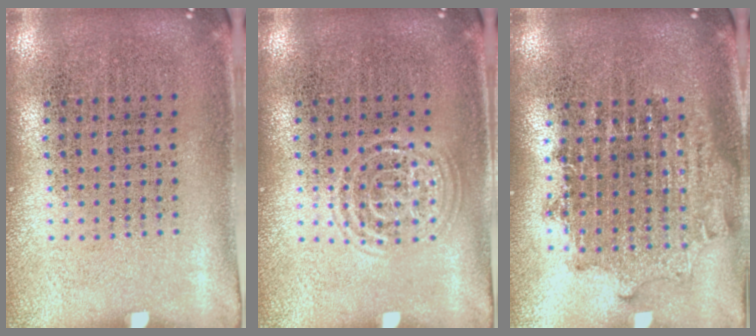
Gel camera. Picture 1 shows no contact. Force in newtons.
{"total": 1.0, "press": 1.0, "slide": 0.1}
{"total": 1.7, "press": 1.4, "slide": 1.0}